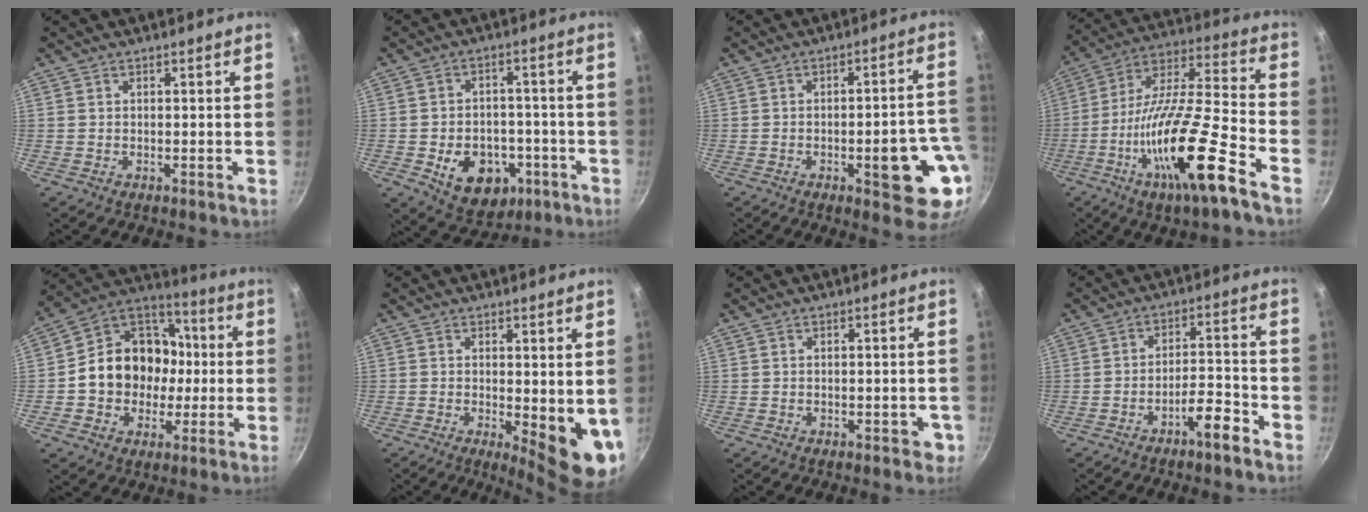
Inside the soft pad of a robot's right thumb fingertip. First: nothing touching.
{"total": 13.0, "force": [-4.4, 9.5, 7.7], "torque": [-0.077, 0.021, -0.049]}
{"total": 13.3, "force": [-3.9, 4.4, 11.9], "torque": [-0.112, 0.028, -0.048]}
{"total": 21.8, "force": [-10.3, 4.0, 18.8], "torque": [-0.314, 0.047, -0.193]}
{"total": 17.8, "force": [-0.9, 14.9, 9.8], "torque": [-0.124, 0.040, -0.027]}
{"total": 8.9, "force": [0.0, 3.1, 8.3], "torque": [-0.093, -0.021, 0.006]}
{"total": 2.4, "force": [-0.9, 1.4, 1.7], "torque": [-0.004, 0.010, -0.007]}
{"total": 6.2, "force": [-4.2, 1.4, 4.3], "torque": [-0.062, 0.041, -0.064]}